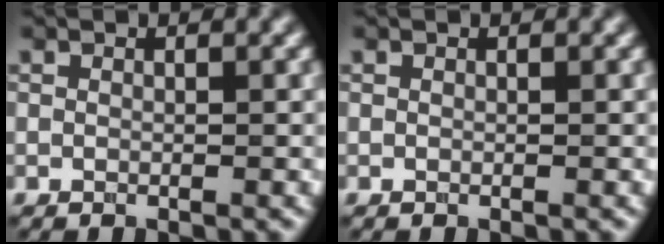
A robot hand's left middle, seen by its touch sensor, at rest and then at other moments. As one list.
[{"total": 0.0}]